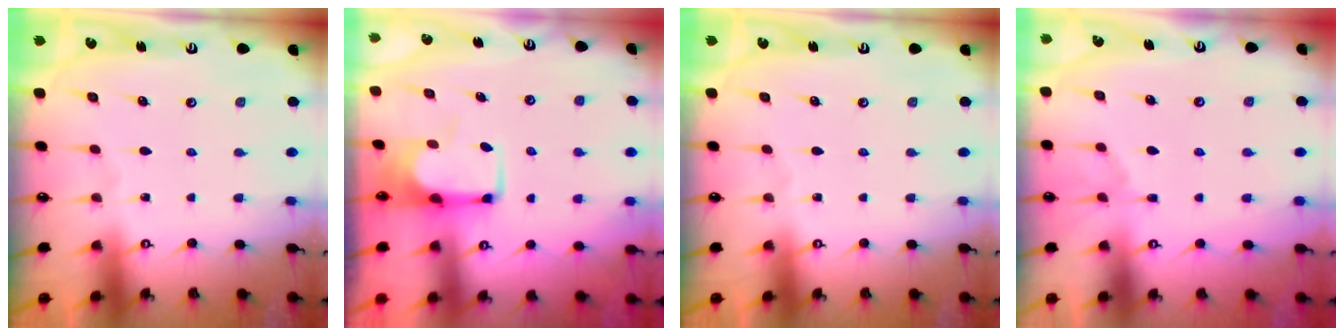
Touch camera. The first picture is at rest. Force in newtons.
{"total": 3.8, "press": 3.8, "slide": 0.4}
{"total": 0.0}
{"total": 2.3, "press": 2.0, "slide": 1.2}